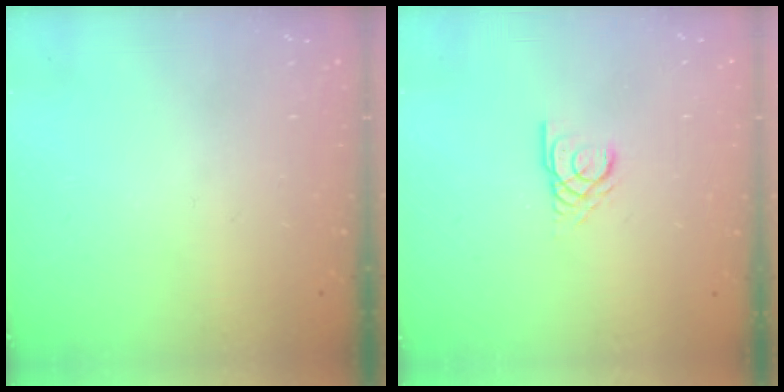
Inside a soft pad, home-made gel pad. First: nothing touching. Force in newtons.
{"total": 2.8, "press": 2.8, "slide": 0.1}